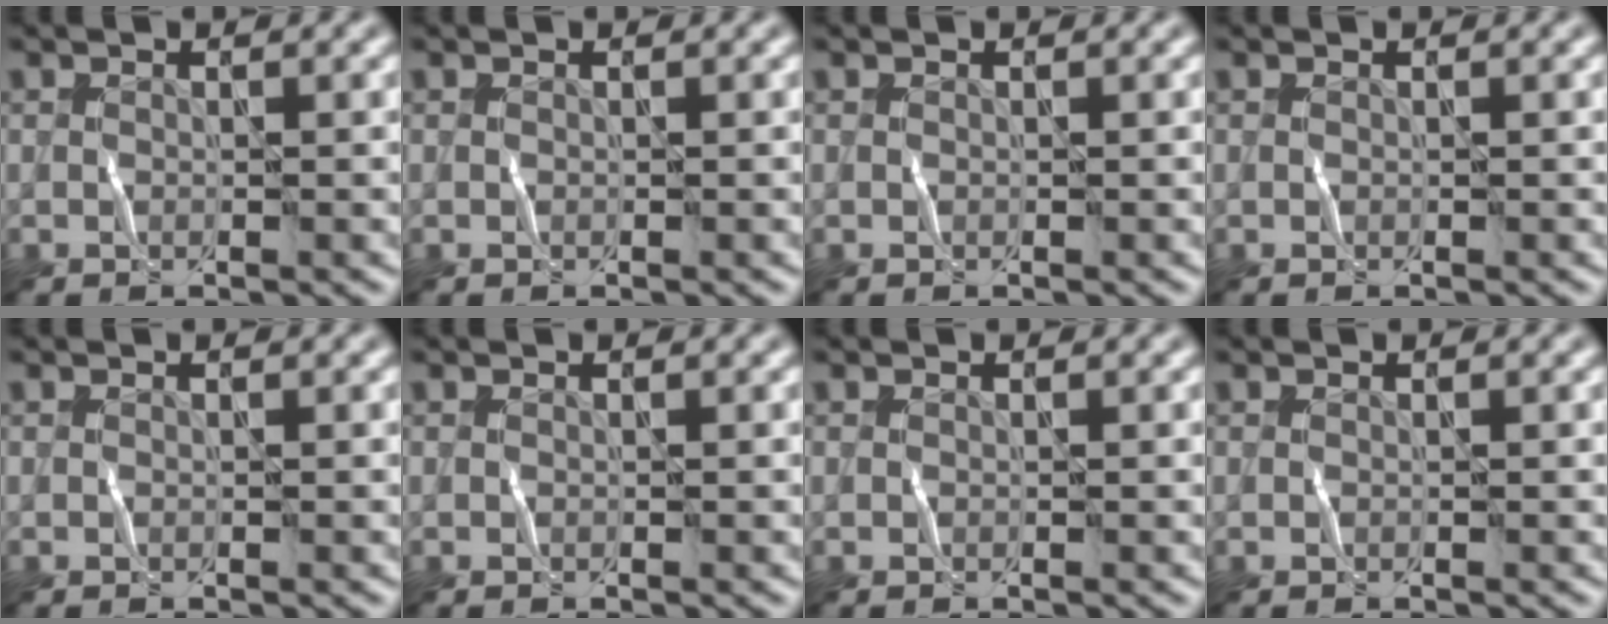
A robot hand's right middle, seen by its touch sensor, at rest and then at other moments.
{"total": 0.0}
{"total": 0.0}
{"total": 0.0}
{"total": 0.0}
{"total": 0.0}
{"total": 0.0}
{"total": 0.0}